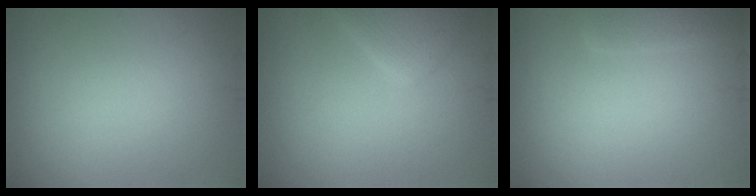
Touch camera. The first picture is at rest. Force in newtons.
{"total": 2.3, "press": 2.3, "slide": 0.1}
{"total": 2.0, "press": 1.9, "slide": 0.3}